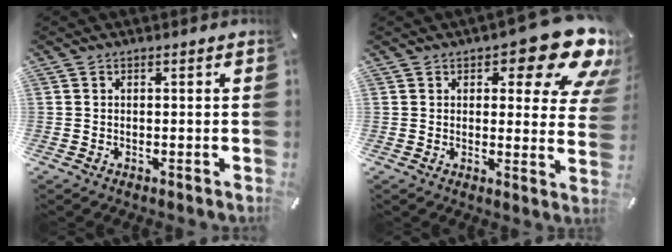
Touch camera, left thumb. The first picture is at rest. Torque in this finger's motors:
{"motor_torque": [0.94, 0.93, 1.40, -1.37, 0.27]}